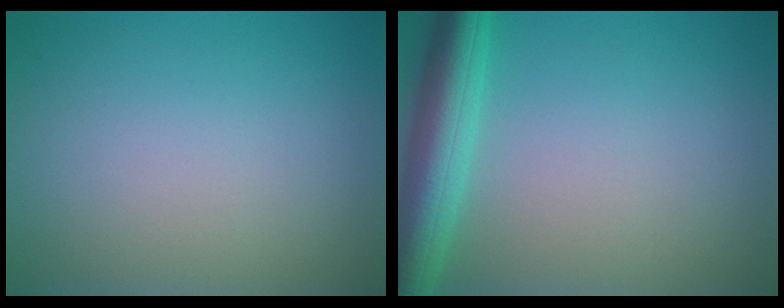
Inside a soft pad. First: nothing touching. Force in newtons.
{"total": 5.6, "press": 5.6, "slide": 0.3}